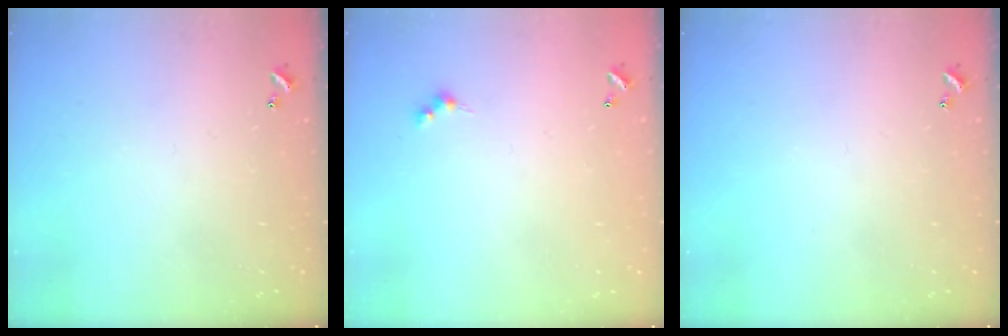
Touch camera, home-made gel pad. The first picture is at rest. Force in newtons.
{"total": 2.5, "press": 2.5, "slide": 0.5}
{"total": 0.0}